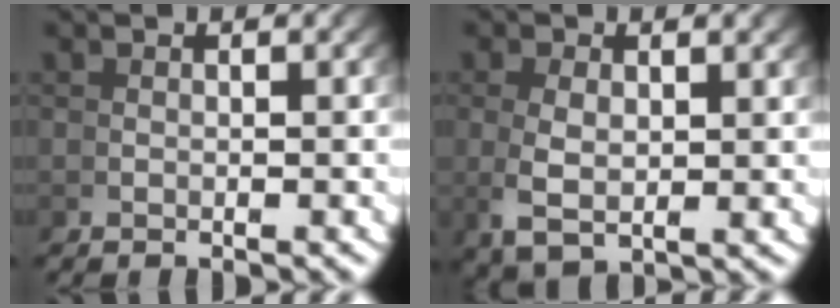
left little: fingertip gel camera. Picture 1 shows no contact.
{"total": 3.3, "force": [0.4, 1.6, 2.9], "torque": [-0.072, -0.012, 0.024]}